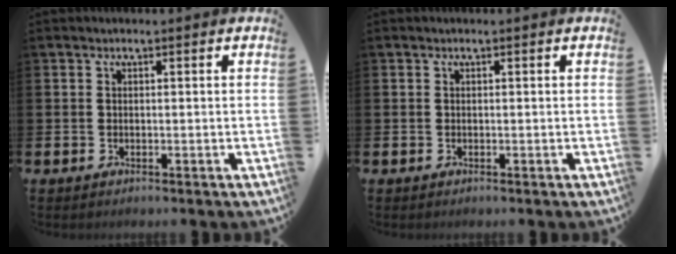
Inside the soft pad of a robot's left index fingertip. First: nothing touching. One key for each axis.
{"total": 0.0}